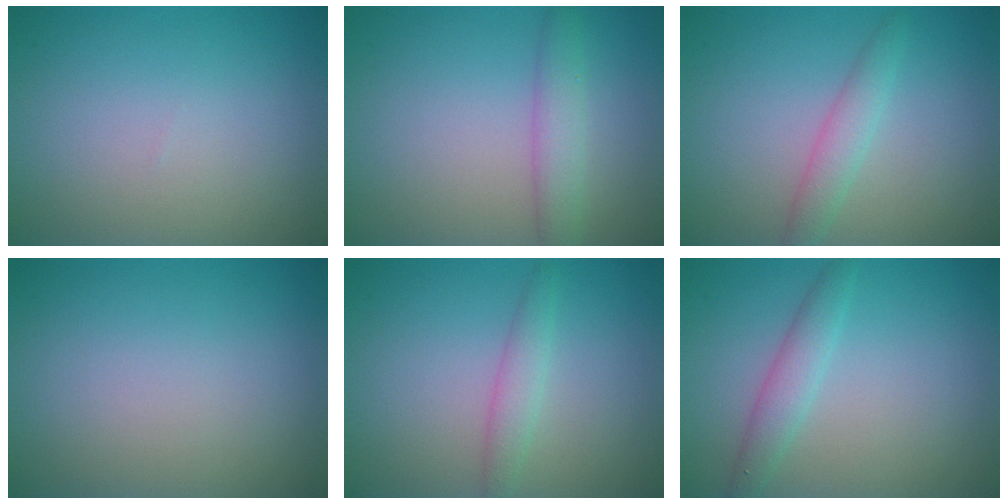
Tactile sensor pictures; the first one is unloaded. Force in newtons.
{"total": 2.7, "press": 2.7, "slide": 0.2}
{"total": 2.1, "press": 2.1, "slide": 0.1}
{"total": 0.0}
{"total": 1.9, "press": 1.9, "slide": 0.1}
{"total": 2.3, "press": 2.3, "slide": 0.0}